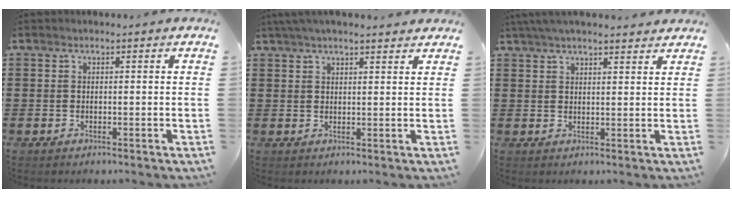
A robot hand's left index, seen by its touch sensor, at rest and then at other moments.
{"total": 2.9, "force": [2.6, 0.2, 1.3], "torque": [-0.031, 0.003, 0.048]}
{"total": 3.8, "force": [3.5, 0.2, 1.5], "torque": [-0.037, -0.001, 0.066]}